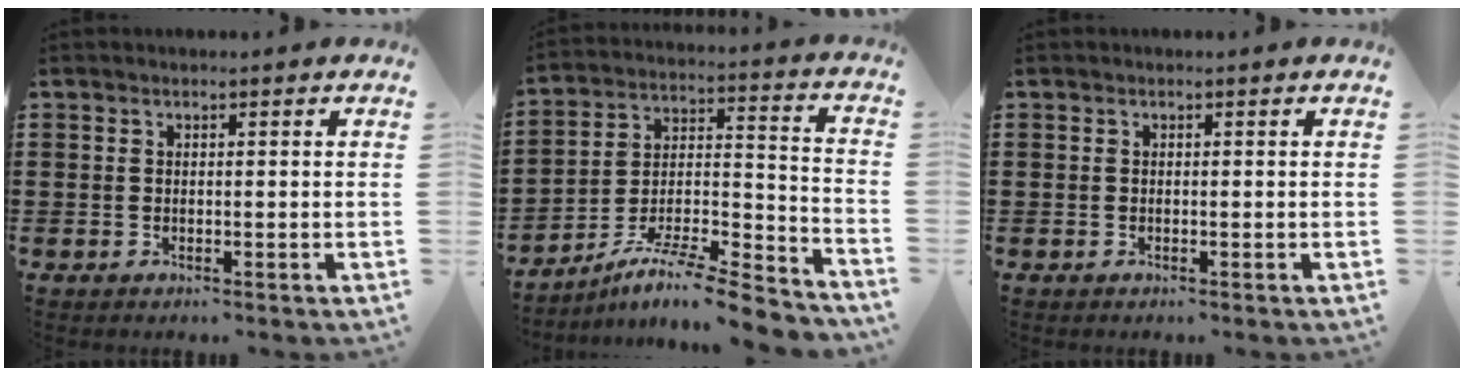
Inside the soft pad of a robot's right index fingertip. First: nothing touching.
{"total": 9.3, "force": [-8.1, 0.8, 4.6], "torque": [-0.074, 0.009, -0.162]}
{"total": 0.0}